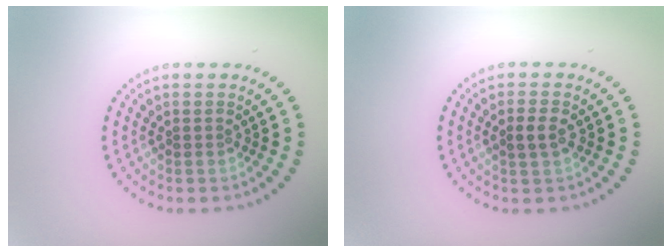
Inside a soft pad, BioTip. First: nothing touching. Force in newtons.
{"total": 1.9, "press": 1.8, "slide": 0.4}